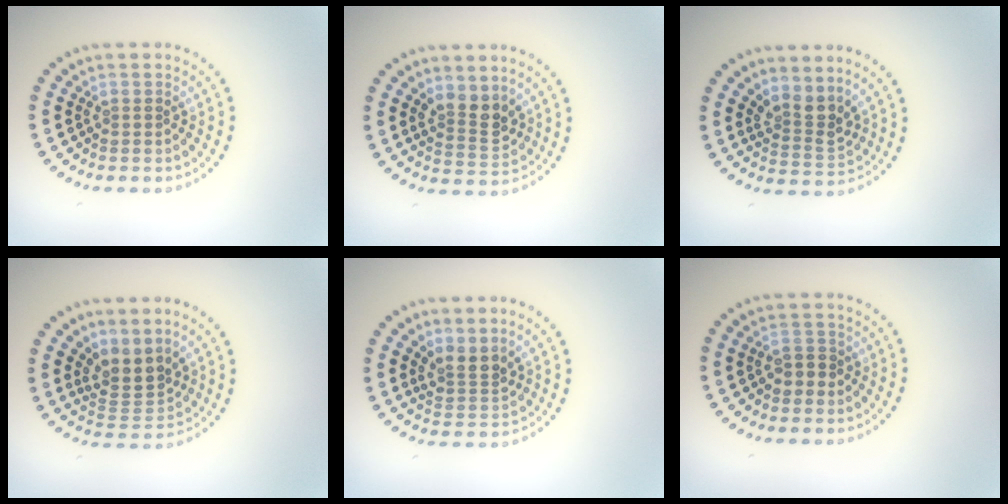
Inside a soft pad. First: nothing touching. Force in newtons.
{"total": 2.9, "press": 2.6, "slide": 1.3}
{"total": 2.8, "press": 2.0, "slide": 2.0}
{"total": 3.1, "press": 2.3, "slide": 2.1}
{"total": 2.5, "press": 1.8, "slide": 1.7}
{"total": 1.8, "press": 1.7, "slide": 0.6}